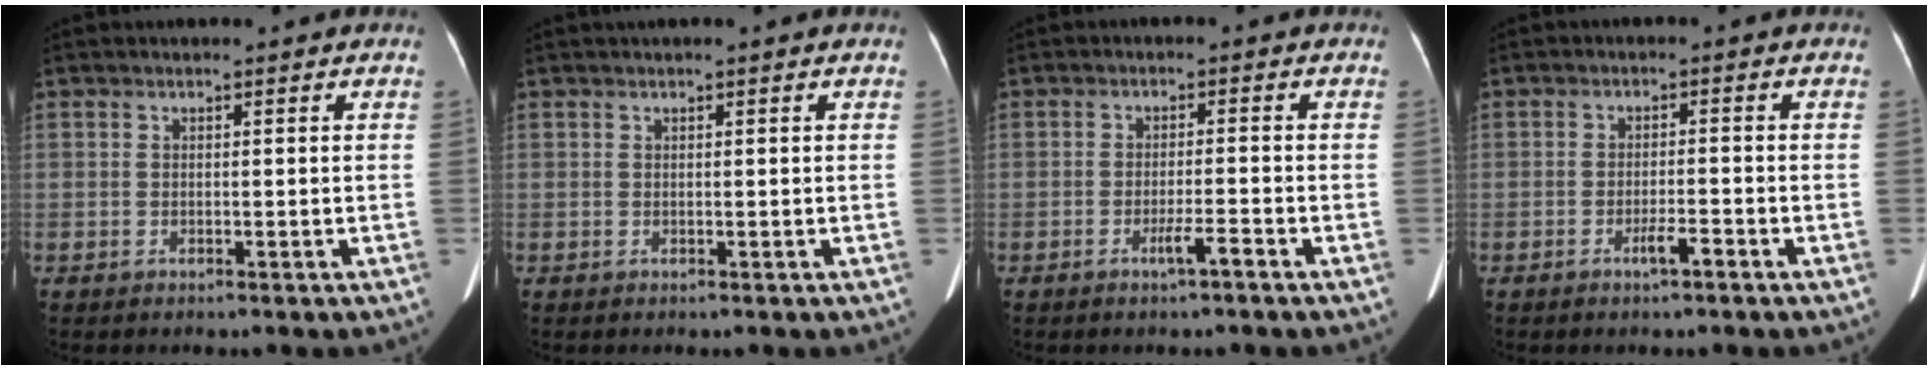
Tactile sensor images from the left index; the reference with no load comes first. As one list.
[{"total": 1.1, "force": [0.8, -0.1, 0.7], "torque": [-0.009, 0.018, 0.016]}, {"total": 2.7, "force": [-1.8, -0.2, 2.0], "torque": [-0.038, -0.003, -0.031]}, {"total": 2.6, "force": [-1.7, 0.2, 1.9], "torque": [-0.034, -0.001, -0.029]}]